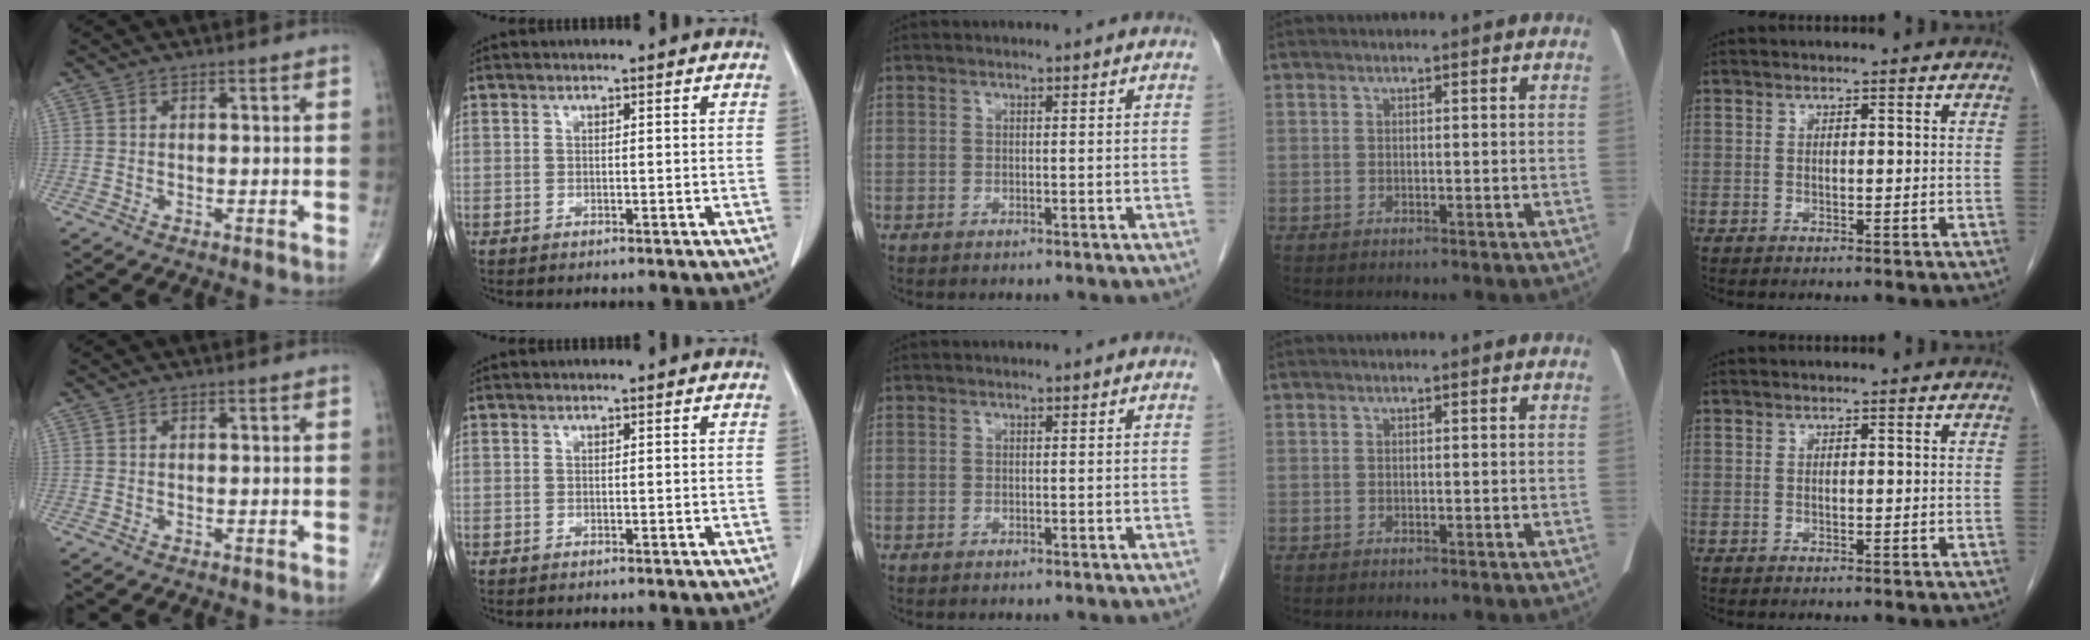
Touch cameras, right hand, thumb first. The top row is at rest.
{}